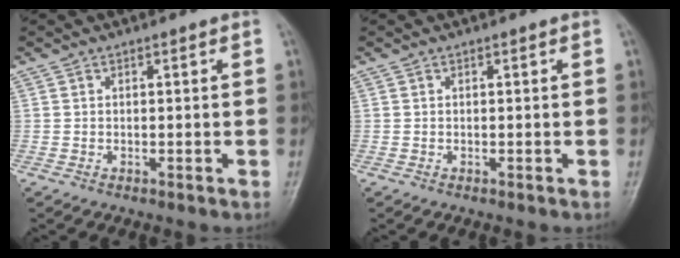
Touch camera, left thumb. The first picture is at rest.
{"total": 0.0}